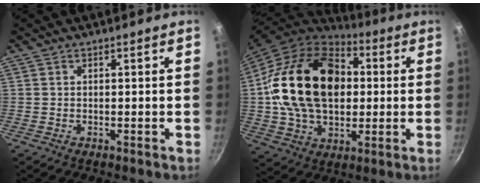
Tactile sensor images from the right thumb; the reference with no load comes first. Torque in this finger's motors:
{"motor_torque": [1.17, 3.84, 1.57, -1.20, 0.78]}